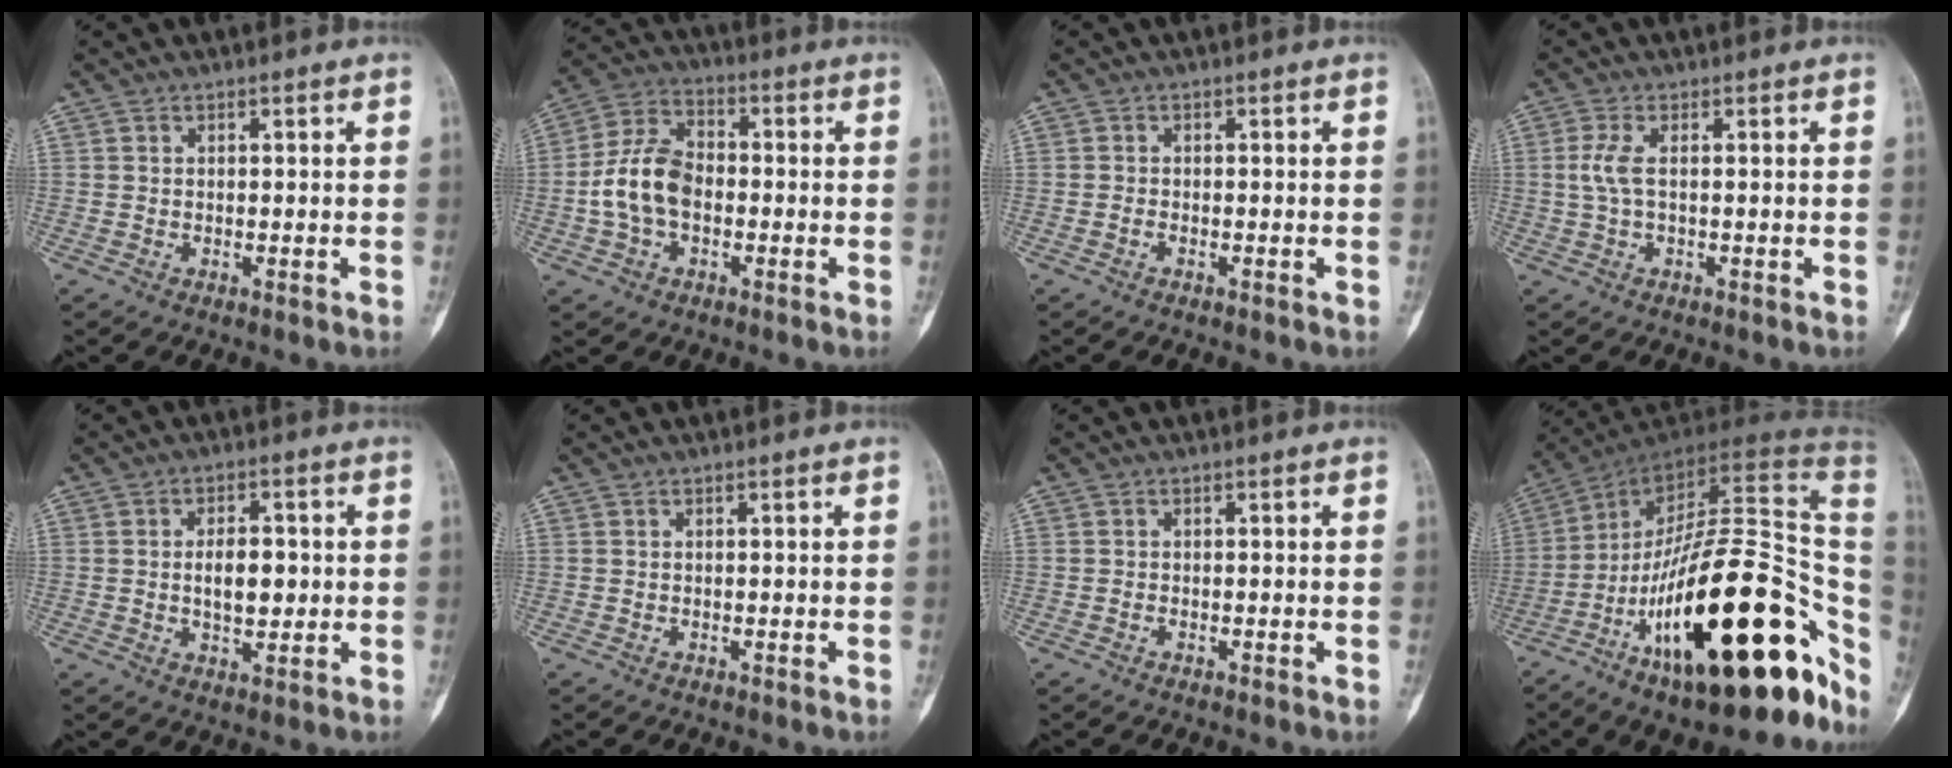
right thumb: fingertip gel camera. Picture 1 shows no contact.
{"total": 10.7, "force": [-1.6, 7.0, 7.9], "torque": [-0.150, 0.031, -0.039]}
{"total": 0.6, "force": [-0.4, 0.3, 0.3], "torque": [-0.003, 0.002, -0.009]}
{"total": 3.4, "force": [0.2, 1.2, 3.2], "torque": [-0.092, 0.004, 0.004]}
{"total": 6.5, "force": [0.1, 3.6, 5.4], "torque": [-0.067, 0.001, 0.003]}
{"total": 0.0}
{"total": 0.0}
{"total": 36.4, "force": [-11.4, 13.6, 31.8], "torque": [-0.390, 0.058, -0.179]}